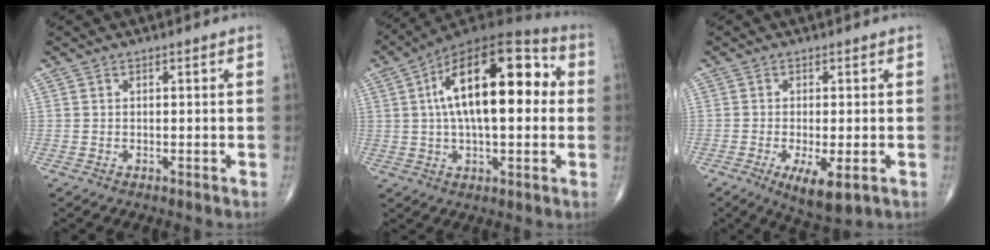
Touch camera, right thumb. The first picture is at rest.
{"total": 21.9, "force": [3.5, 9.8, 19.3], "torque": [-0.295, 0.024, 0.043]}
{"total": 6.9, "force": [-2.6, 2.1, 6.1], "torque": [-0.099, -0.017, -0.039]}